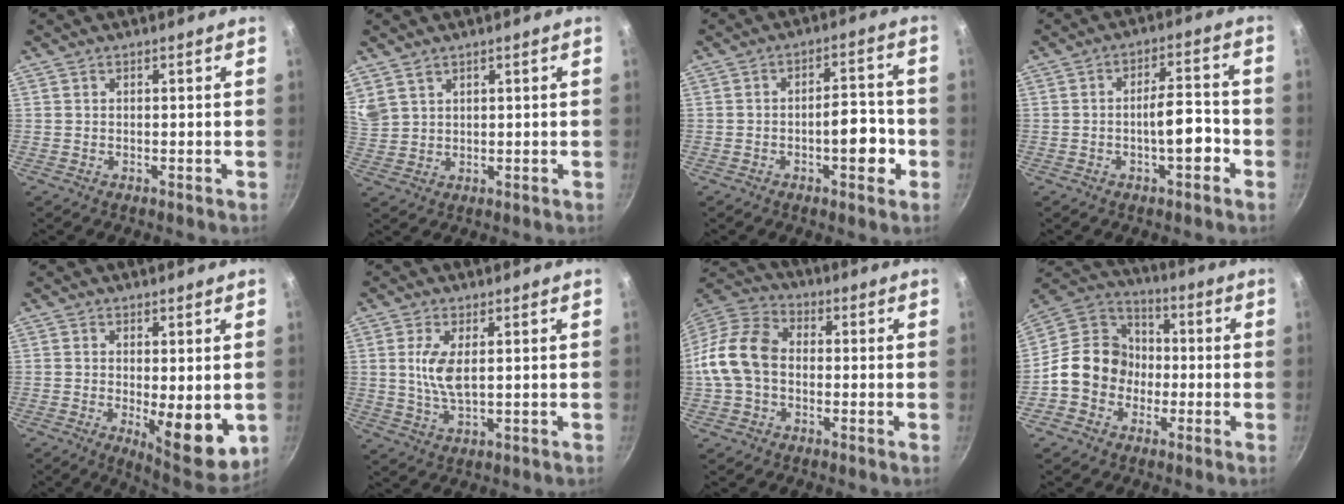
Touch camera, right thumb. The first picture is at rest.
{"total": 5.7, "force": [4.1, 3.2, 2.3], "torque": [-0.035, -0.002, 0.092]}
{"total": 7.9, "force": [-2.5, 3.3, 6.7], "torque": [-0.065, 0.027, -0.036]}
{"total": 7.2, "force": [-2.5, 2.4, 6.3], "torque": [-0.077, 0.033, -0.041]}
{"total": 10.4, "force": [-1.2, 3.7, 9.6], "torque": [-0.112, -0.017, -0.005]}
{"total": 6.0, "force": [1.2, 2.3, 5.4], "torque": [-0.109, -0.006, 0.026]}
{"total": 12.9, "force": [-0.9, 9.4, 8.7], "torque": [-0.146, 0.034, -0.036]}
{"total": 13.9, "force": [-2.9, 12.0, 6.4], "torque": [-0.066, 0.046, -0.070]}